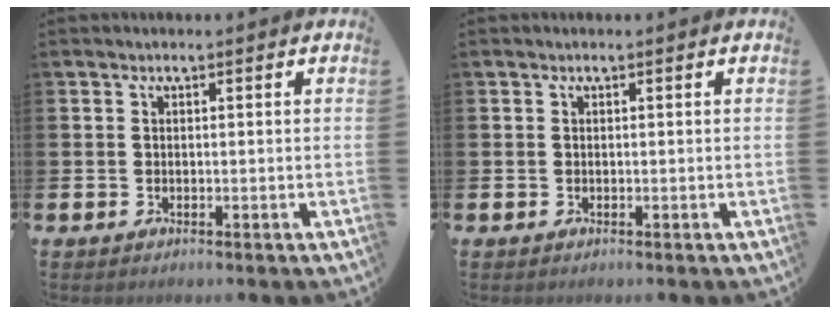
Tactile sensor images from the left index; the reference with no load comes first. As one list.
[{"total": 0.0}]